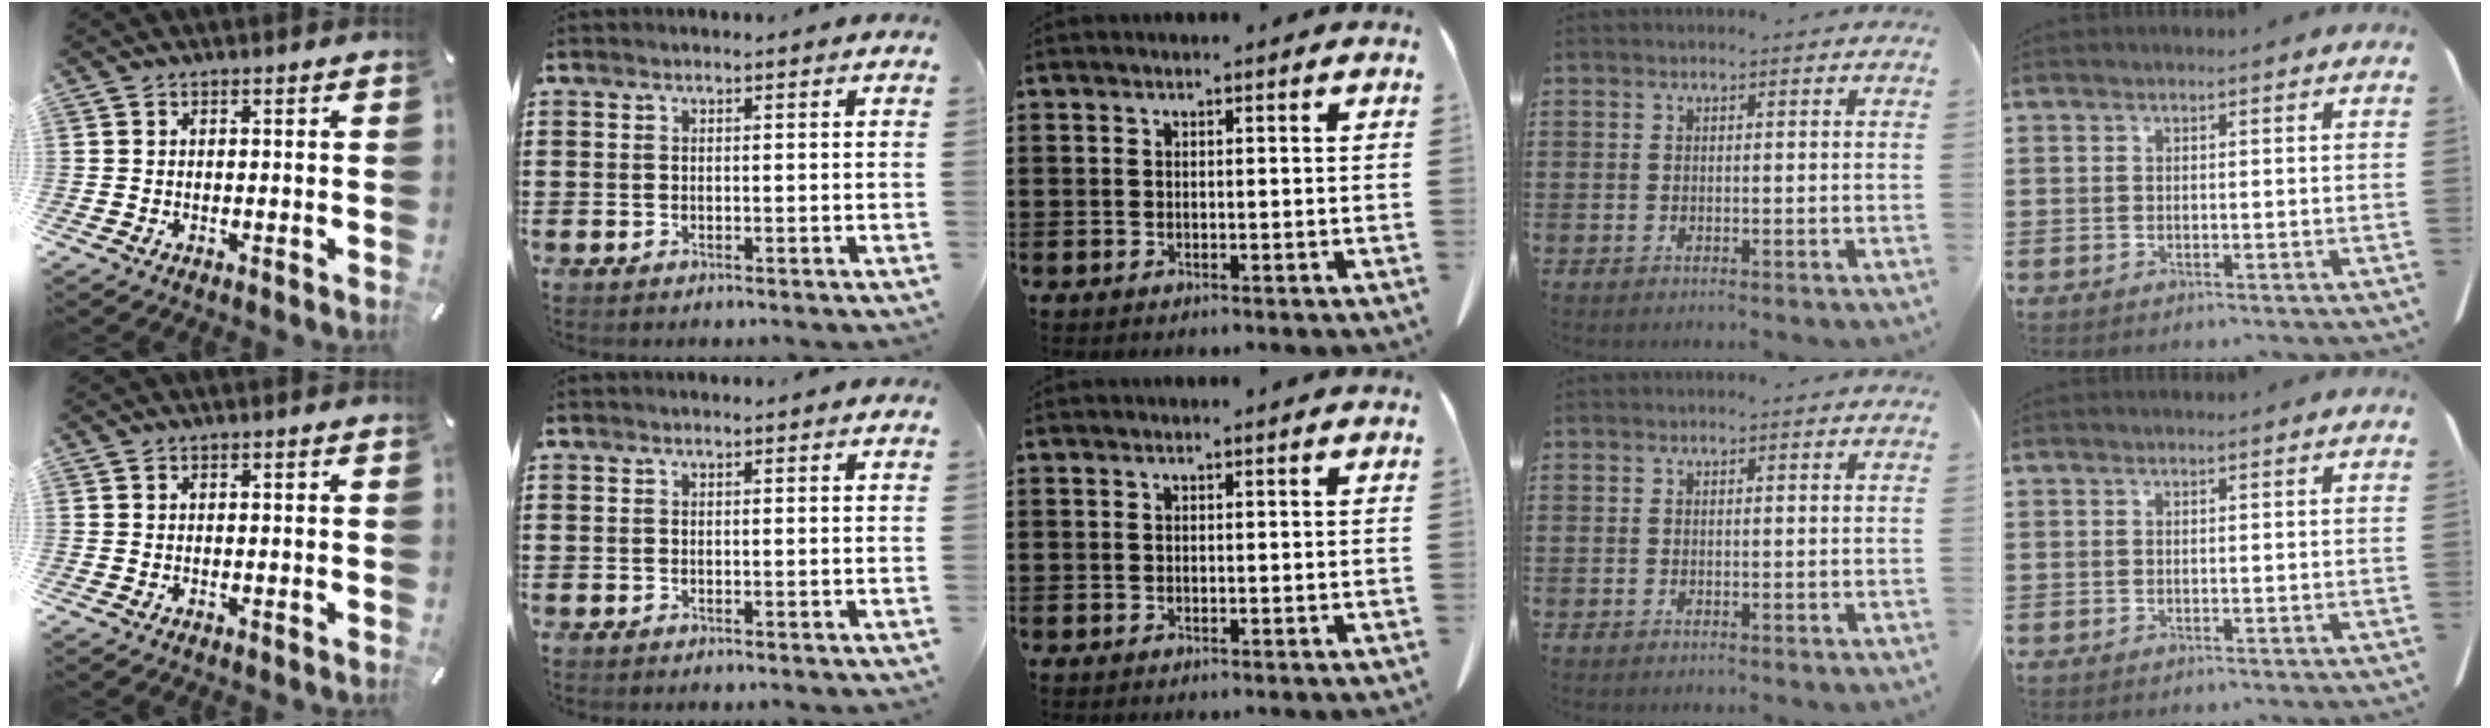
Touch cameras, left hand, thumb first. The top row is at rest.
{}